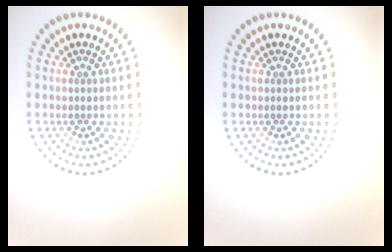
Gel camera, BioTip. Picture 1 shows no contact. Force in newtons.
{"total": 0.0}